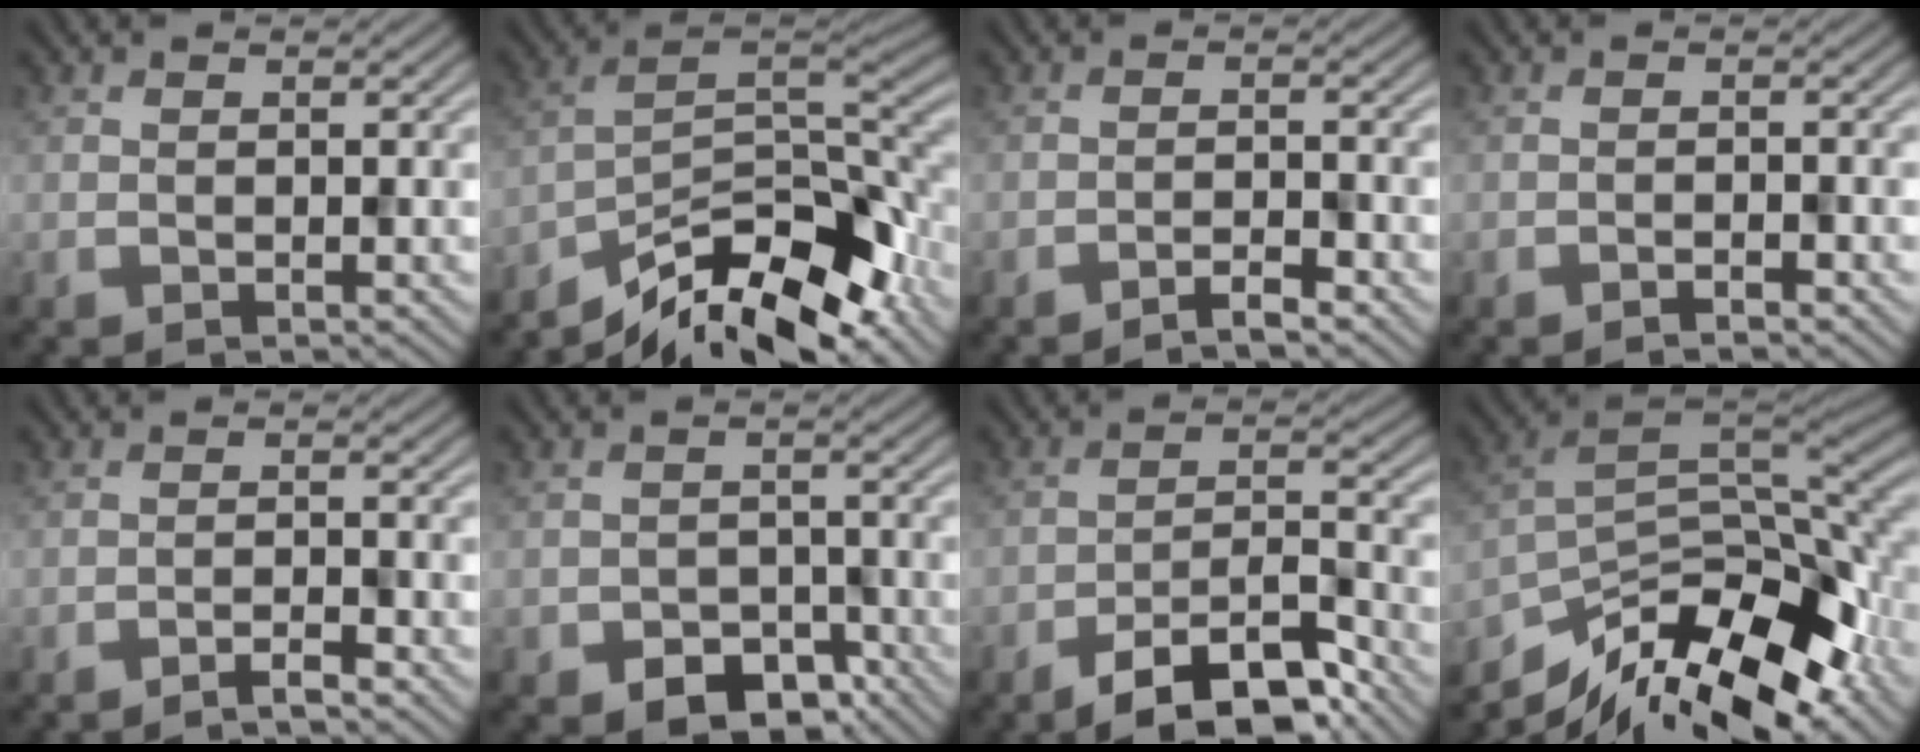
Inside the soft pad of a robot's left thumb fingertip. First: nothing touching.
{"total": 13.3, "force": [-10.0, 4.2, 7.8], "torque": [-0.129, -0.001, -0.177]}
{"total": 2.4, "force": [-2.0, 0.1, 1.3], "torque": [-0.022, 0.005, -0.041]}
{"total": 1.1, "force": [-0.9, 0.1, 0.6], "torque": [-0.010, 0.002, -0.020]}
{"total": 2.0, "force": [-1.7, 0.1, 1.2], "torque": [-0.020, 0.004, -0.037]}
{"total": 5.6, "force": [-3.6, 3.5, 2.6], "torque": [-0.040, -0.013, -0.057]}
{"total": 9.9, "force": [-7.2, 2.9, 6.1], "torque": [-0.090, 0.006, -0.131]}
{"total": 14.8, "force": [-9.7, 5.6, 9.7], "torque": [-0.189, -0.009, -0.168]}